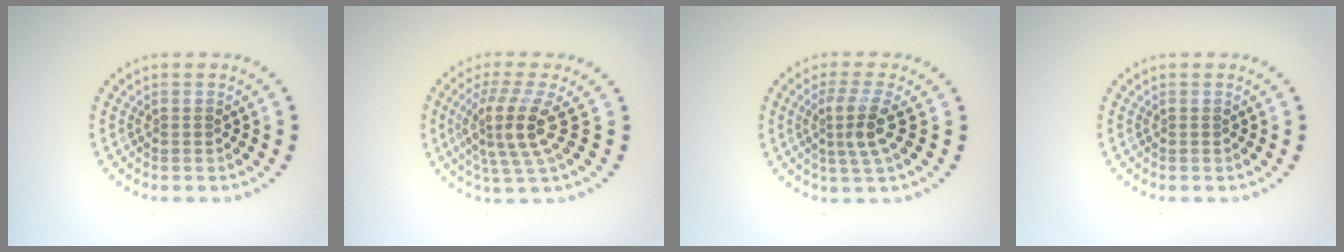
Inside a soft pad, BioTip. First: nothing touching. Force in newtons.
{"total": 4.3, "press": 3.2, "slide": 2.8}
{"total": 2.9, "press": 2.4, "slide": 1.6}
{"total": 0.0}